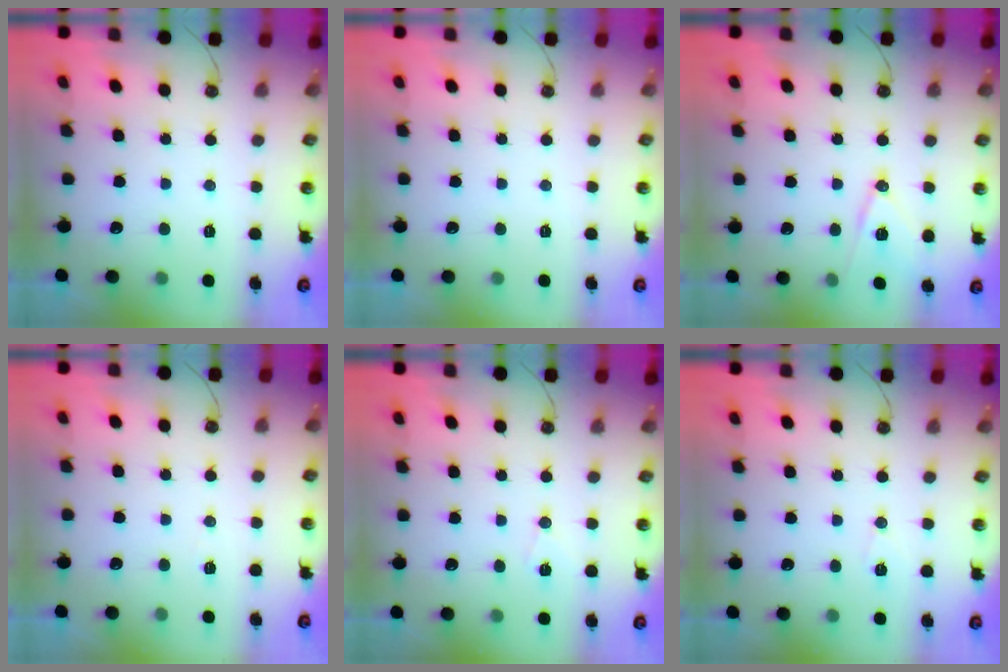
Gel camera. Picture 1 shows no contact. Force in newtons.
{"total": 0.0}
{"total": 10.7, "press": 9.9, "slide": 3.9}
{"total": 5.3, "press": 2.9, "slide": 4.4}
{"total": 6.1, "press": 5.3, "slide": 2.9}
{"total": 4.2, "press": 3.8, "slide": 1.8}